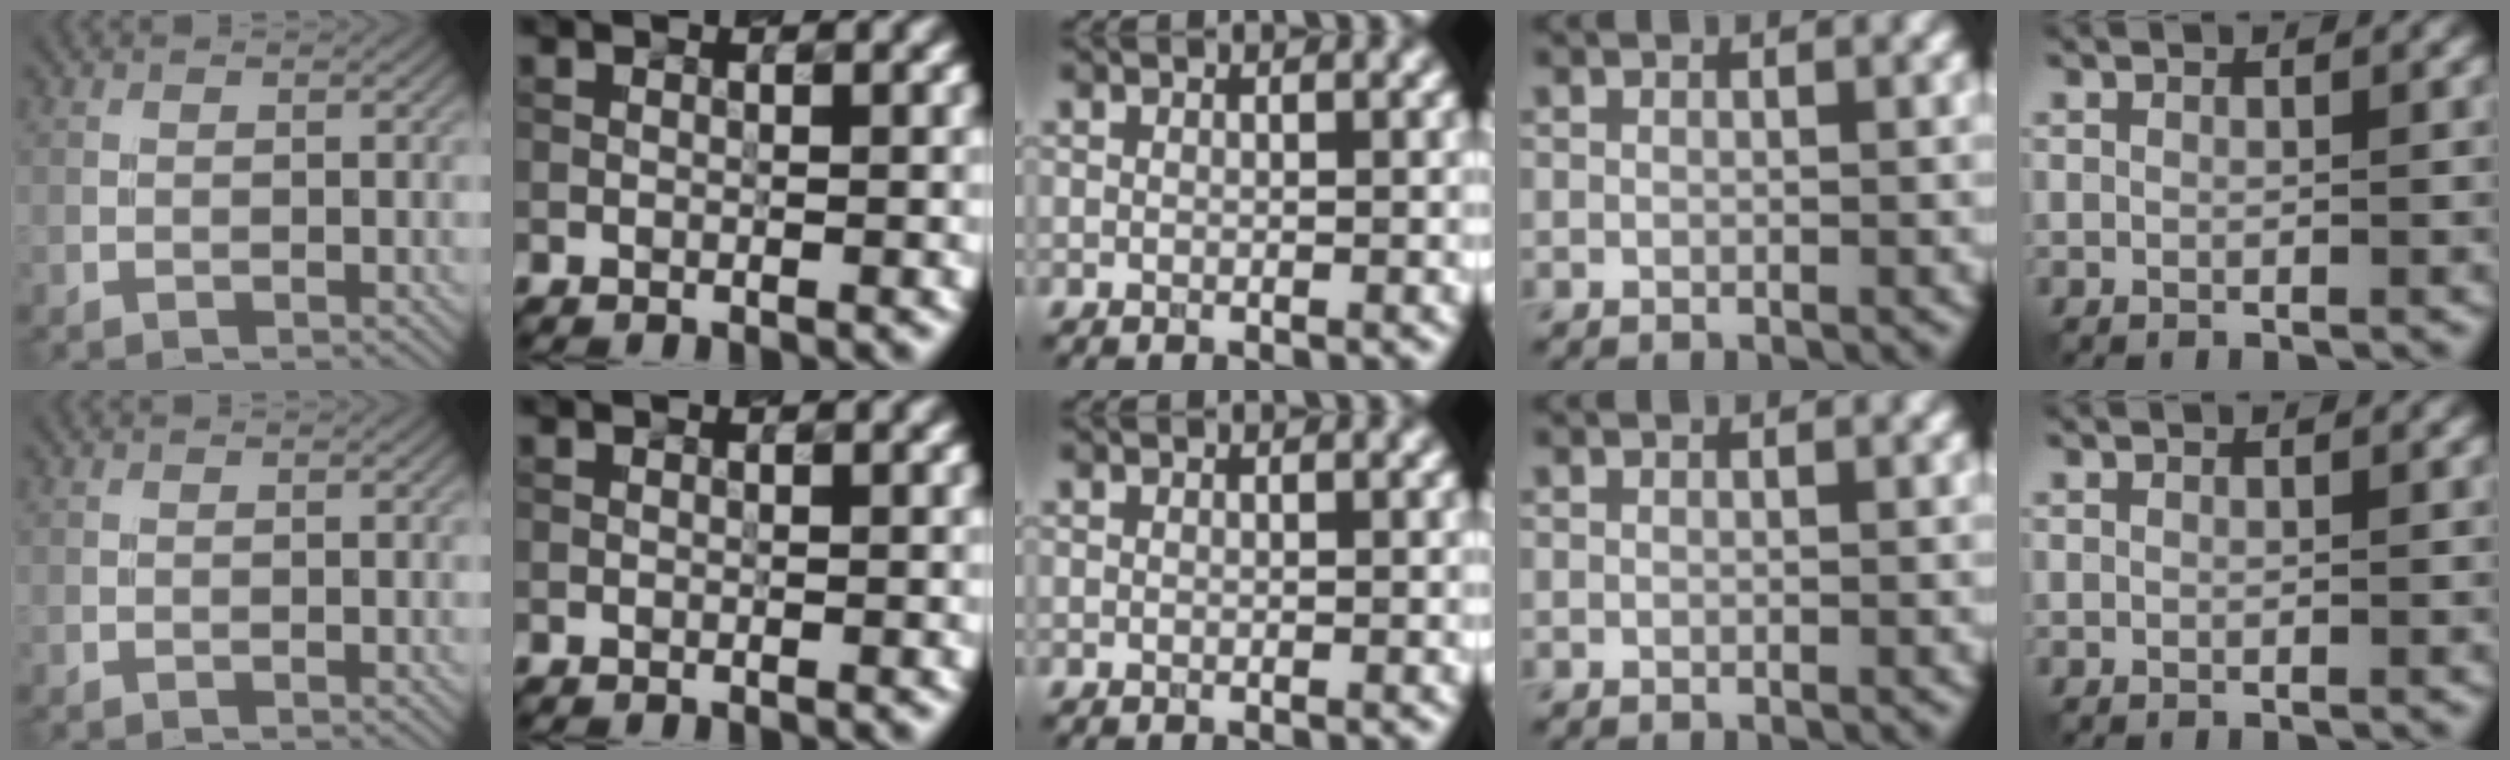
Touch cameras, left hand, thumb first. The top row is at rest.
{}